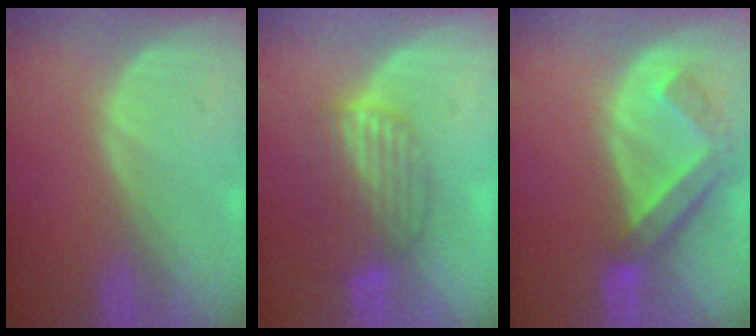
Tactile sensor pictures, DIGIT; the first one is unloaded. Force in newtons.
{"total": 6.8, "press": 6.1, "slide": 3.1}
{"total": 6.5, "press": 5.8, "slide": 3.0}